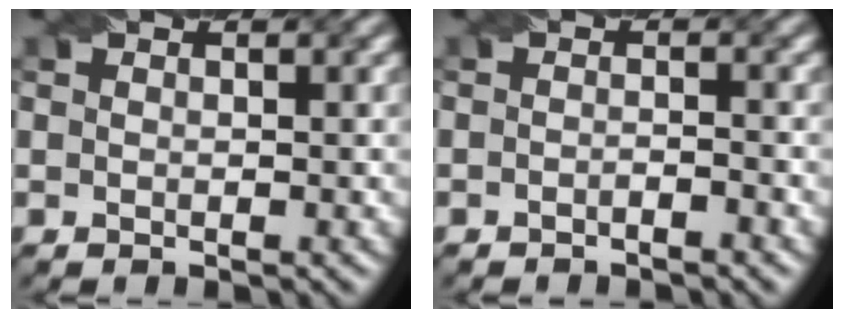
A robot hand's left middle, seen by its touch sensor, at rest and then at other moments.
{"total": 1.1, "force": [-0.9, 0.1, 0.6], "torque": [-0.012, 0.001, -0.016]}